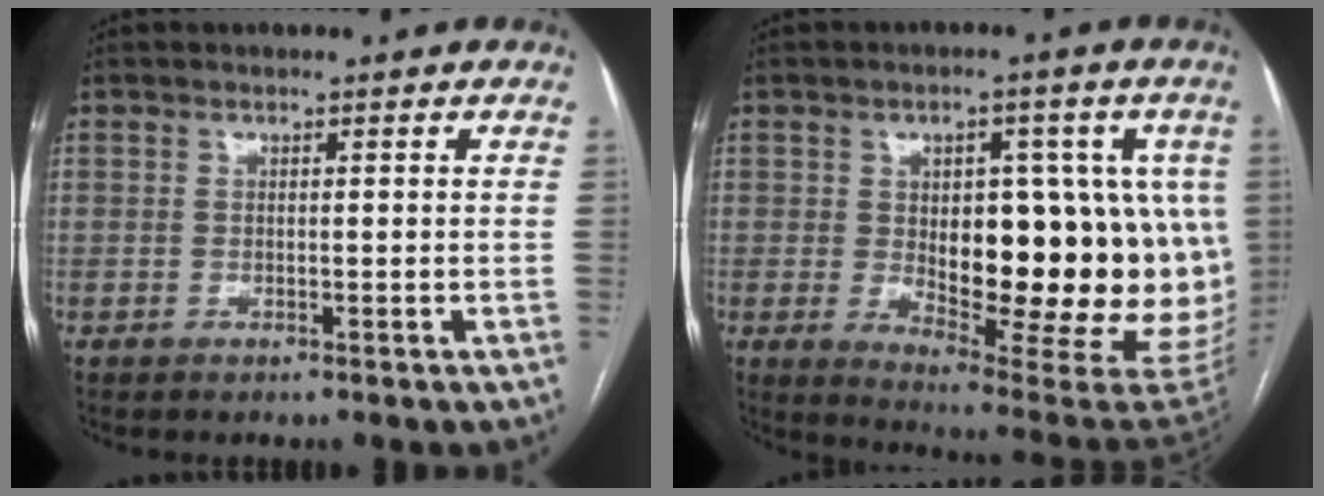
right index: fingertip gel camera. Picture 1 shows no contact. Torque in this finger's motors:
{"motor_torque": [2.13, 0.01, 0.99, 0.18]}